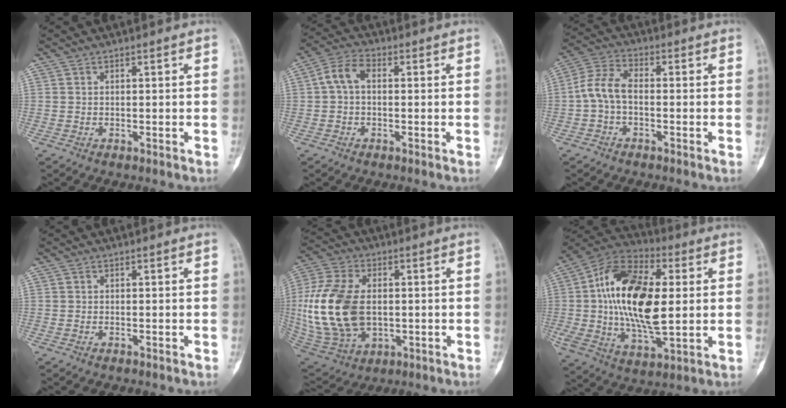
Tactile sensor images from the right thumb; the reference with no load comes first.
{"total": 5.4, "force": [0.3, 3.5, 4.1], "torque": [-0.077, 0.017, -0.003]}
{"total": 6.8, "force": [-1.1, 4.0, 5.4], "torque": [-0.113, 0.023, -0.032]}
{"total": 0.0}
{"total": 20.9, "force": [0.1, 13.3, 16.1], "torque": [-0.341, -0.007, 0.015]}
{"total": 22.9, "force": [2.5, 11.4, 19.7], "torque": [-0.361, 0.000, 0.038]}